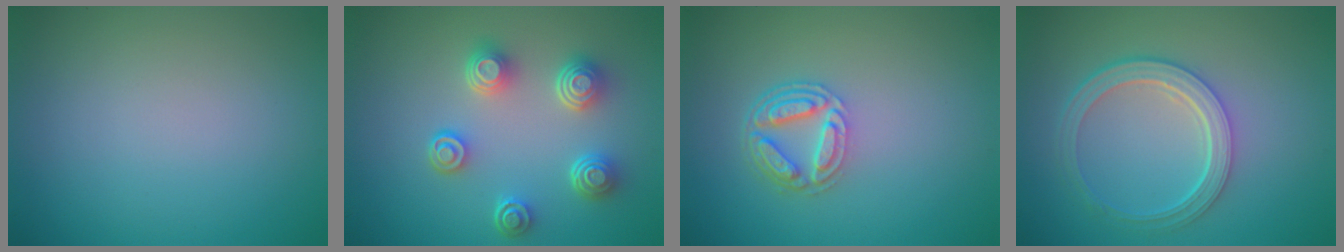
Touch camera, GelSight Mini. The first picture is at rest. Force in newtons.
{"total": 4.7, "press": 3.6, "slide": 3.1}
{"total": 4.0, "press": 3.1, "slide": 2.6}
{"total": 4.8, "press": 3.6, "slide": 3.1}